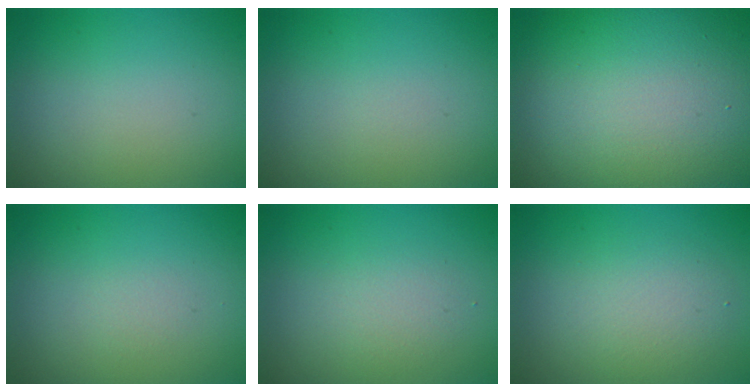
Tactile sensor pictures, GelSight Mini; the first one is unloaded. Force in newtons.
{"total": 0.0}
{"total": 19.1, "press": 19.1, "slide": 0.9}
{"total": 0.5, "press": 0.5, "slide": 0.0}
{"total": 1.6, "press": 1.6, "slide": 0.2}
{"total": 2.9, "press": 2.8, "slide": 0.3}